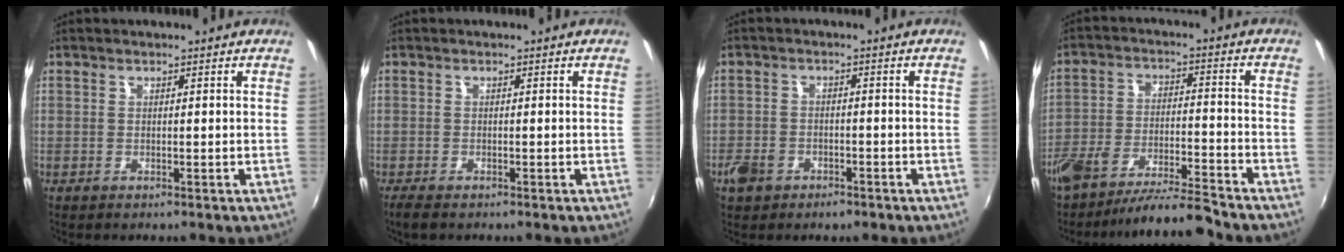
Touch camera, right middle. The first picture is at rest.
{"total": 2.6, "force": [-2.0, 0.9, 1.4], "torque": [-0.032, -0.012, -0.036]}
{"total": 5.6, "force": [-3.2, 3.9, 2.3], "torque": [-0.062, 0.000, -0.051]}
{"total": 11.0, "force": [-9.9, 1.1, 4.7], "torque": [-0.101, -0.008, -0.171]}